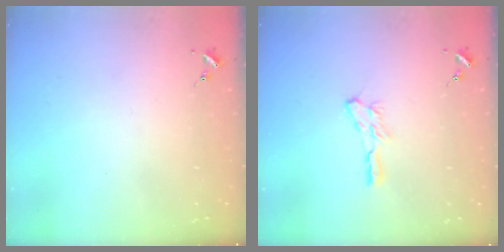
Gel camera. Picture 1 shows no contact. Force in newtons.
{"total": 6.7, "press": 6.6, "slide": 0.4}